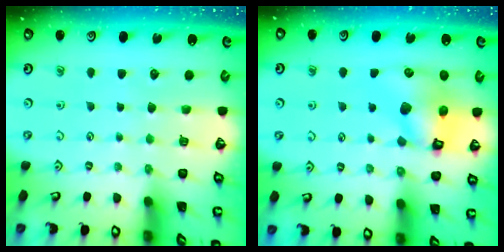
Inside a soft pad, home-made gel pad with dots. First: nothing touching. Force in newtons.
{"total": 11.1, "press": 11.0, "slide": 1.0}